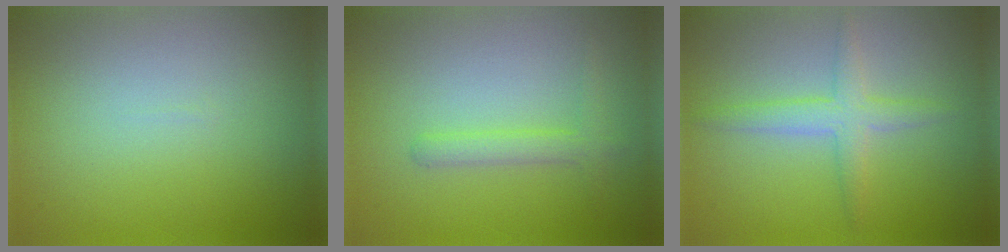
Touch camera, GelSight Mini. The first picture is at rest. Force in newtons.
{"total": 1.7, "press": 1.7, "slide": 0.1}
{"total": 2.6, "press": 2.6, "slide": 0.1}